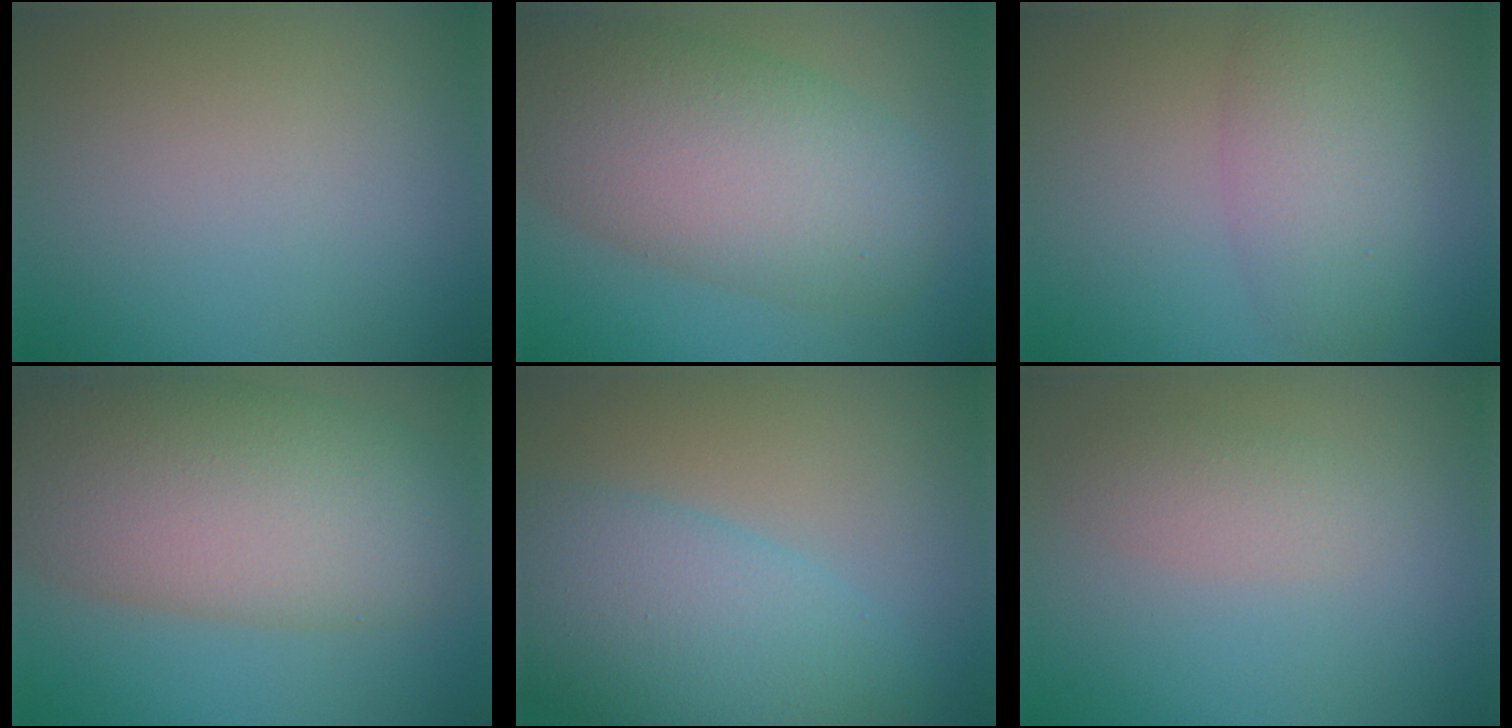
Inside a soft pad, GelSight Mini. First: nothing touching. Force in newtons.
{"total": 10.0, "press": 10.0, "slide": 0.8}
{"total": 4.8, "press": 4.8, "slide": 0.2}
{"total": 11.6, "press": 11.6, "slide": 0.8}
{"total": 8.2, "press": 8.2, "slide": 0.3}
{"total": 2.0, "press": 2.0, "slide": 0.1}